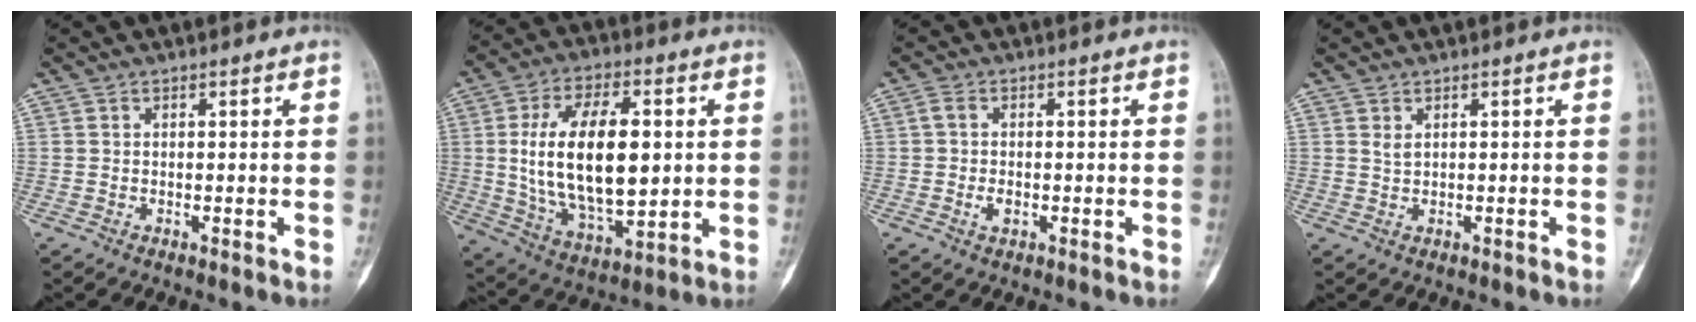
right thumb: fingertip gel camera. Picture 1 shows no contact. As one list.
[{"total": 21.2, "force": [2.0, 10.7, 18.2], "torque": [-0.302, -0.008, 0.043]}, {"total": 3.0, "force": [-0.5, 1.8, 2.4], "torque": [-0.049, 0.008, -0.011]}, {"total": 1.0, "force": [0.4, 0.5, 0.8], "torque": [-0.013, -0.003, 0.012]}]